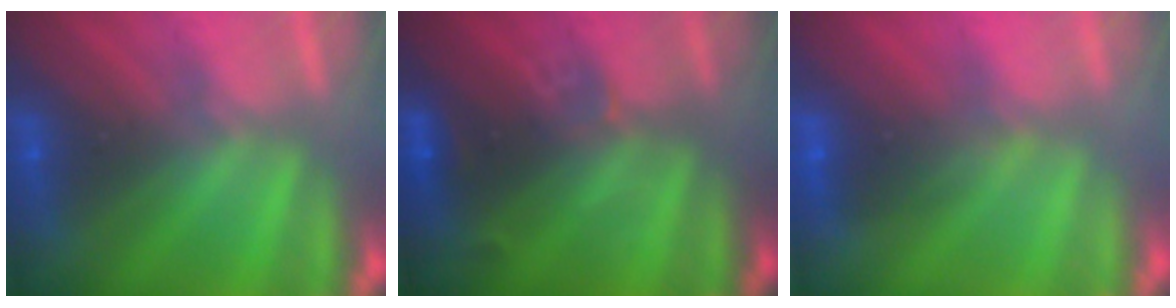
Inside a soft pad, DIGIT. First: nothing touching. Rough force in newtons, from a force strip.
{"total": 3.5}
{"total": 1.6}